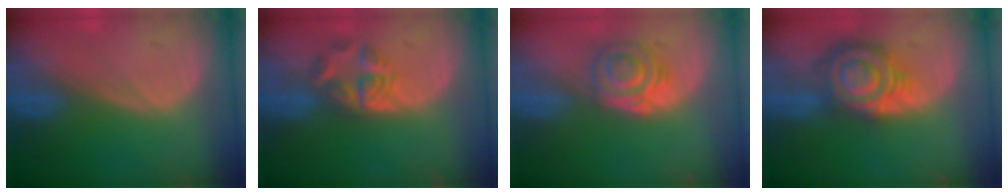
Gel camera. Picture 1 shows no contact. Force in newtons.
{"total": 5.7, "press": 4.8, "slide": 3.2}
{"total": 6.2, "press": 5.2, "slide": 3.3}
{"total": 9.2, "press": 9.1, "slide": 0.5}